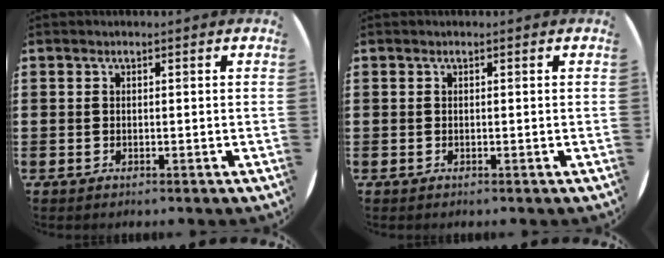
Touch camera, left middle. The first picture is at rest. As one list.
[{"total": 0.0}]